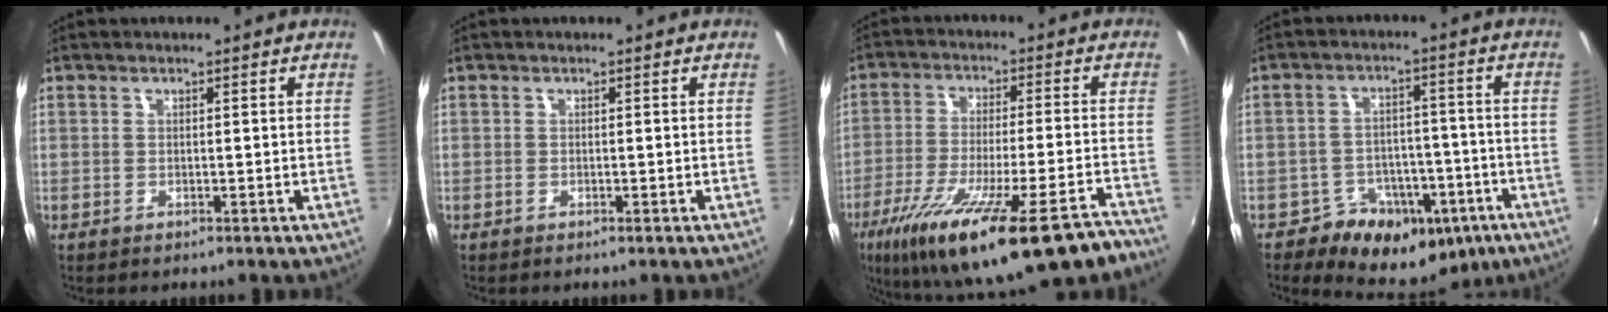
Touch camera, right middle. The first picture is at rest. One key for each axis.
{"total": 0.0}
{"total": 26.7, "fx": -19.4, "fy": 4.7, "fz": 17.8, "tx": -0.308, "ty": -0.075, "tz": -0.288}
{"total": 13.7, "fx": -8.0, "fy": 10.0, "fz": 5.0, "tx": -0.092, "ty": 0.025, "tz": -0.096}